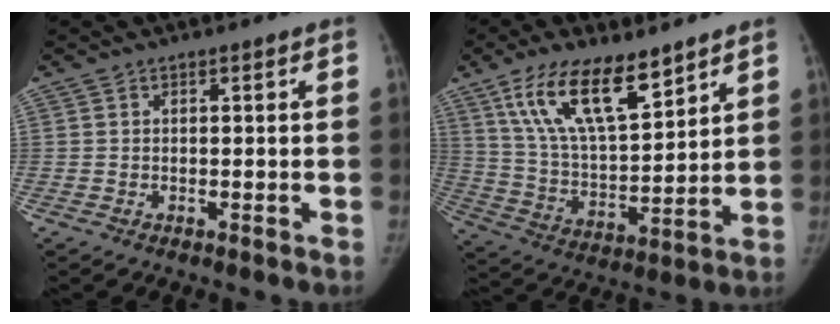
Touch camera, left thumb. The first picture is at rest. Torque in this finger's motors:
{"motor_torque": [1.61, 1.57, 1.50, -1.27, 0.11]}